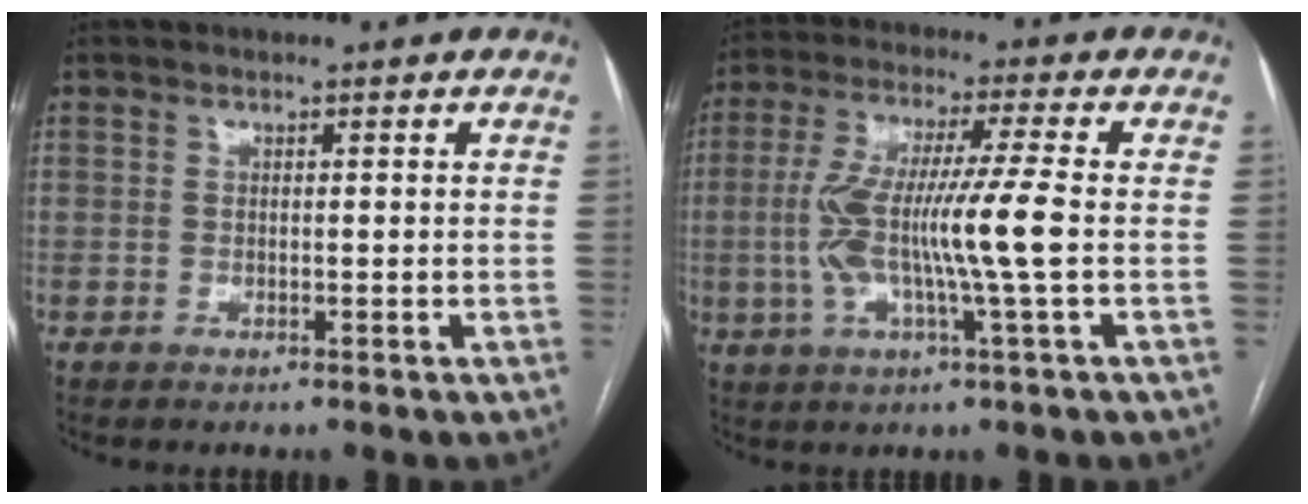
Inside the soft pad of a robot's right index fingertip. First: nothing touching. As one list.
[{"total": 12.1, "force": [-1.3, -0.2, 12.0], "torque": [-0.240, 0.007, -0.028]}]